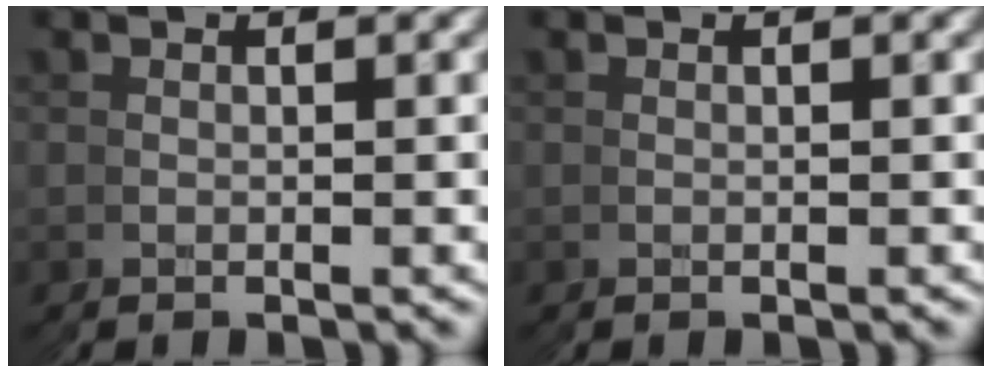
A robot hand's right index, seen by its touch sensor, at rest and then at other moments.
{"total": 0.0}